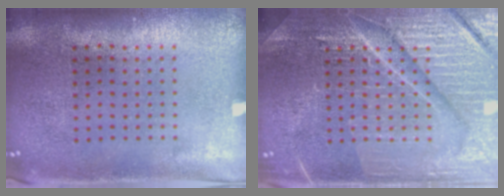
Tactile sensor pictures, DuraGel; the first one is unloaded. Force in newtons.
{"total": 7.4, "press": 7.4, "slide": 1.0}